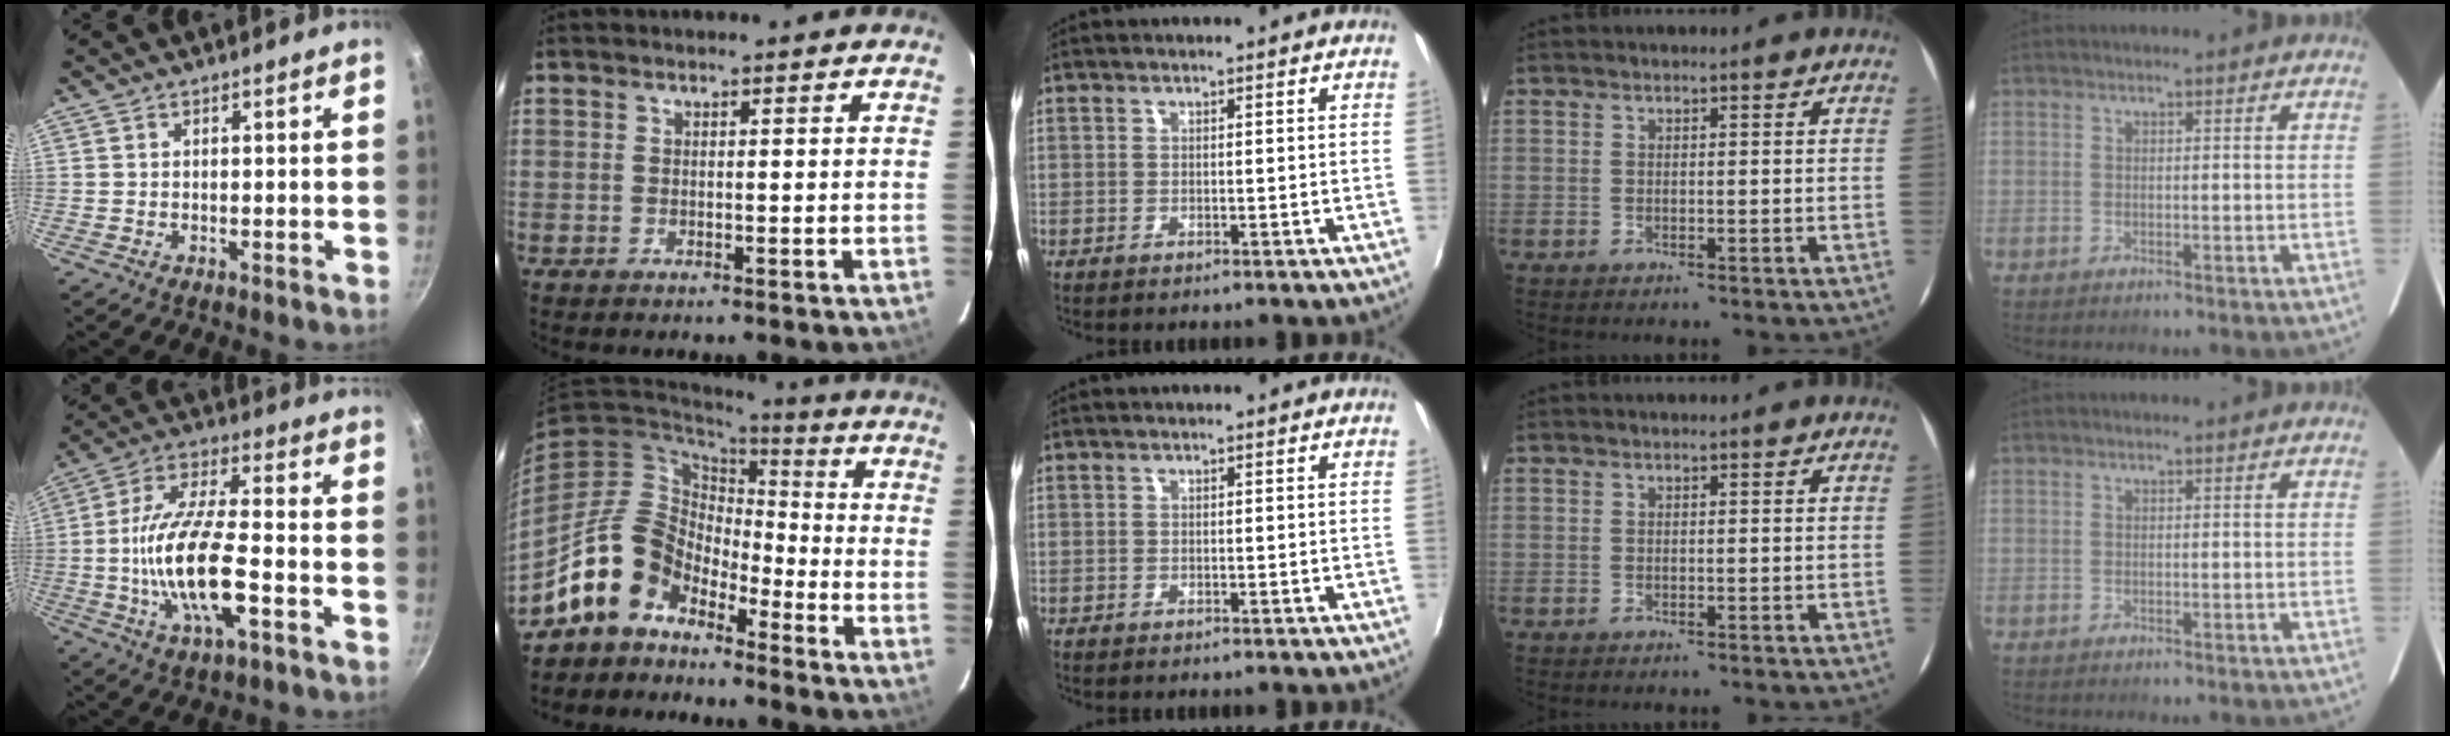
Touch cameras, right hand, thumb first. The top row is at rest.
{"thumb": {"total": 17.0, "force": [-4.5, 5.8, 15.4], "torque": [-0.292, 0.024, -0.092]}, "index": {"total": 12.2, "force": [-9.1, 7.0, 4.1], "torque": [-0.086, 0.028, -0.171]}}